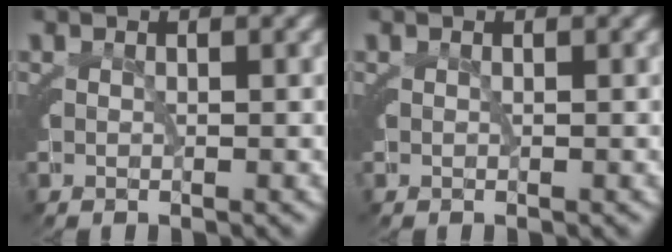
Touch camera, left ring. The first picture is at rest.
{"total": 0.0}